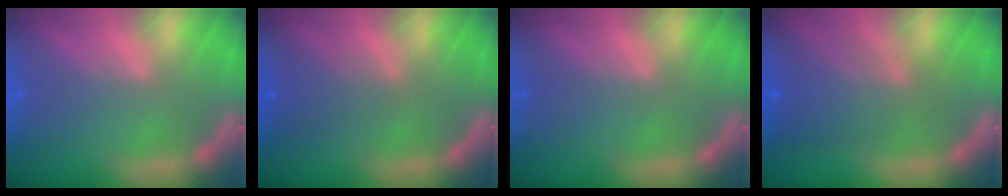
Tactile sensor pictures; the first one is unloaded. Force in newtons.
{"total": 2.5}
{"total": 0.0}
{"total": 5.5}